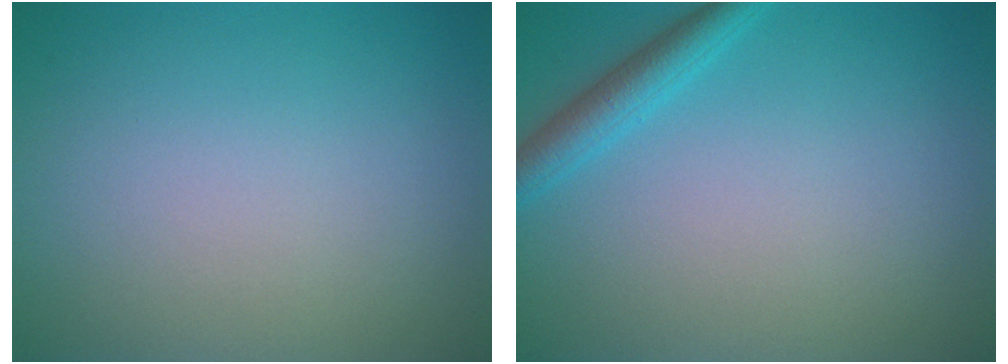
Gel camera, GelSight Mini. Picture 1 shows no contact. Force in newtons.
{"total": 2.5, "press": 2.4, "slide": 0.1}